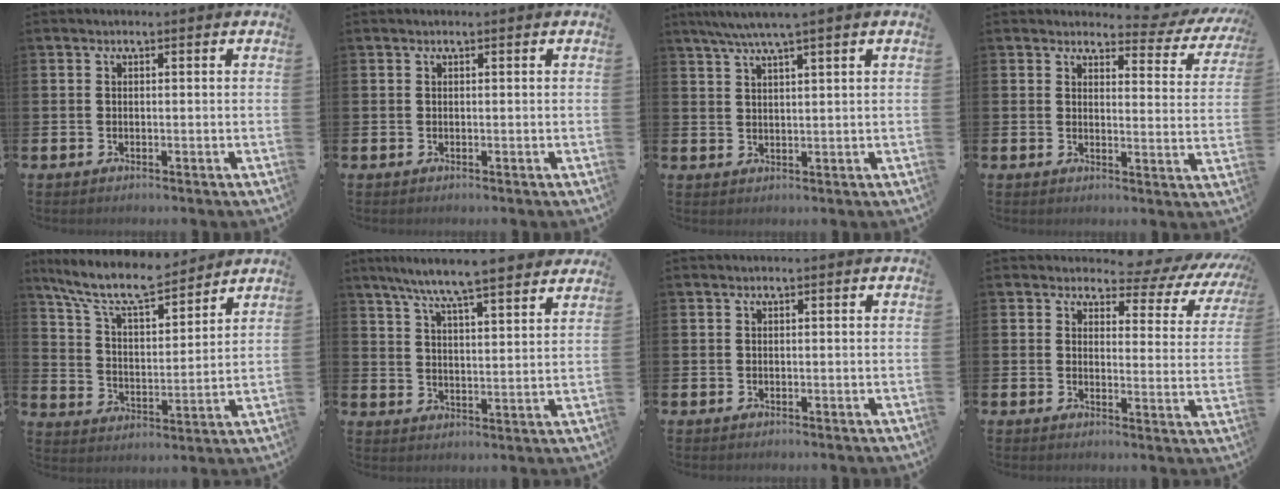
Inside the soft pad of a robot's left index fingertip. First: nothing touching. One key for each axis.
{"total": 0.0}
{"total": 4.2, "fx": 3.6, "fy": -0.5, "fz": 2.2, "tx": -0.053, "ty": -0.005, "tz": 0.064}
{"total": 3.2, "fx": 2.7, "fy": 1.4, "fz": 0.8, "tx": -0.006, "ty": -0.028, "tz": 0.037}
{"total": 9.6, "fx": 8.4, "fy": 2.3, "fz": 4.0, "tx": -0.102, "ty": -0.051, "tz": 0.147}
{"total": 8.3, "fx": 7.8, "fy": 0.2, "fz": 2.9, "tx": -0.074, "ty": -0.046, "tz": 0.136}
{"total": 0.0}
{"total": 3.9, "fx": 3.1, "fy": 2.1, "fz": 1.2, "tx": -0.019, "ty": -0.034, "tz": 0.040}